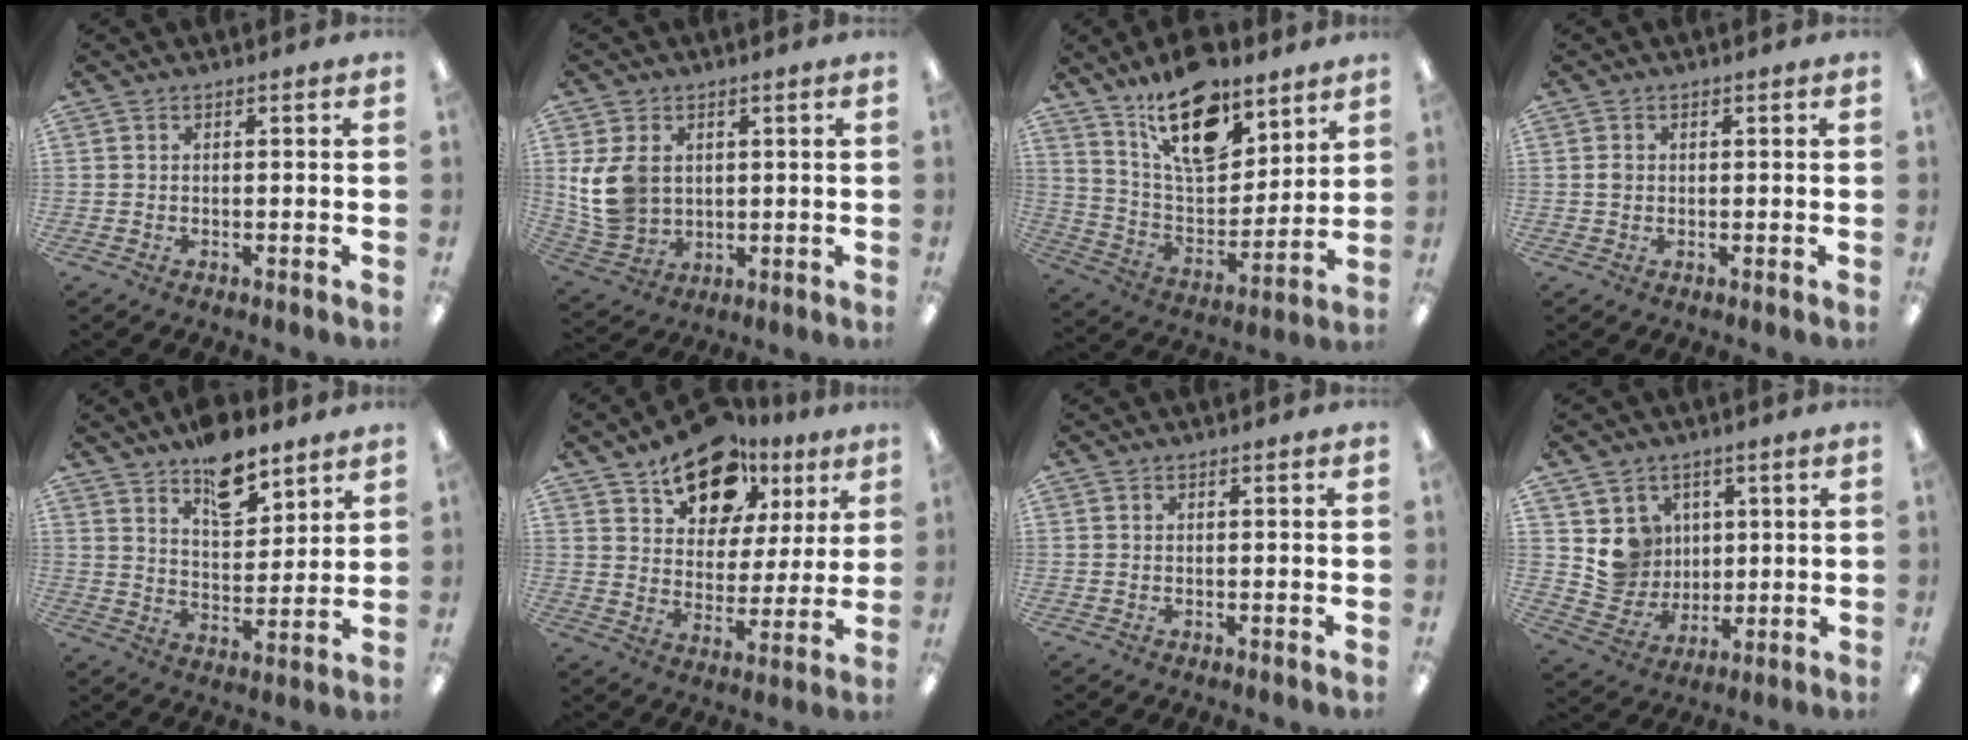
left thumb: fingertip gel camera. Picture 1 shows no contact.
{"total": 10.3, "force": [2.5, 8.1, 5.8], "torque": [-0.135, 0.006, 0.048]}
{"total": 19.5, "force": [13.0, 9.2, 11.2], "torque": [-0.183, -0.073, 0.227]}
{"total": 1.1, "force": [0.2, 1.0, 0.5], "torque": [-0.011, 0.005, 0.002]}
{"total": 11.7, "force": [8.9, 5.3, 5.4], "torque": [-0.069, -0.054, 0.156]}
{"total": 16.6, "force": [11.5, 9.8, 7.0], "torque": [-0.104, -0.066, 0.205]}
{"total": 0.0}
{"total": 8.9, "force": [3.8, 8.0, 0.8], "torque": [-0.023, -0.019, 0.081]}